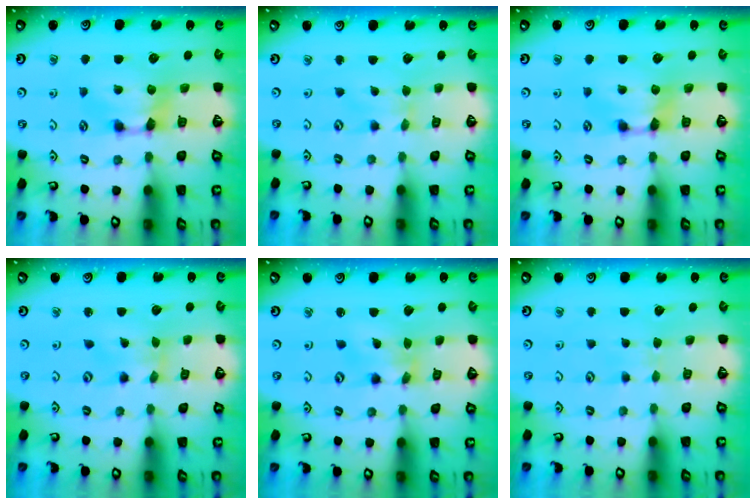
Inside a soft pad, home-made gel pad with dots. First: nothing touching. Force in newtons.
{"total": 0.6, "press": 0.4, "slide": 0.4}
{"total": 0.0}
{"total": 2.7, "press": 2.6, "slide": 1.0}
{"total": 1.1, "press": 0.3, "slide": 1.1}
{"total": 3.6, "press": 3.6, "slide": 0.4}